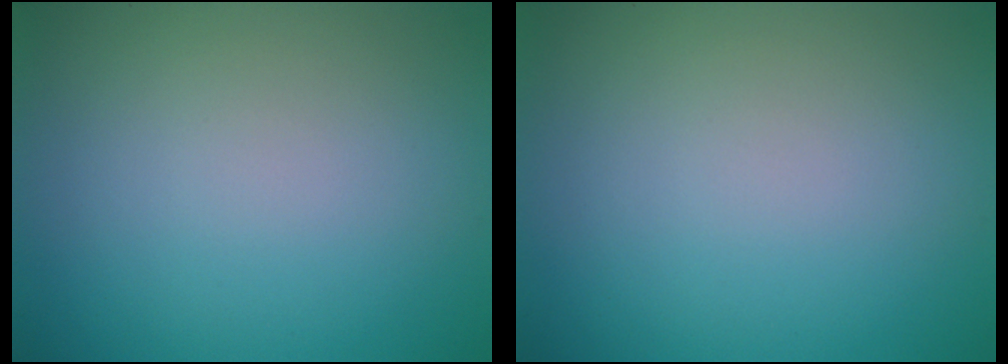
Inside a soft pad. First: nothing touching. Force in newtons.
{"total": 0.0}